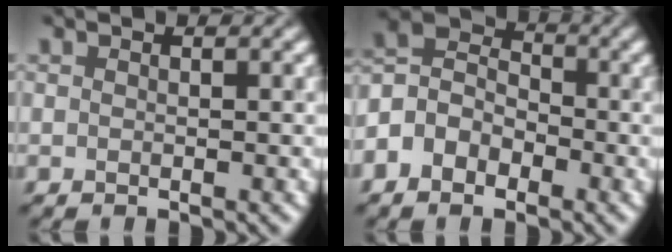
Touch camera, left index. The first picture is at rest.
{"total": 5.6, "force": [-2.2, 4.1, 3.1], "torque": [-0.052, 0.012, -0.050]}